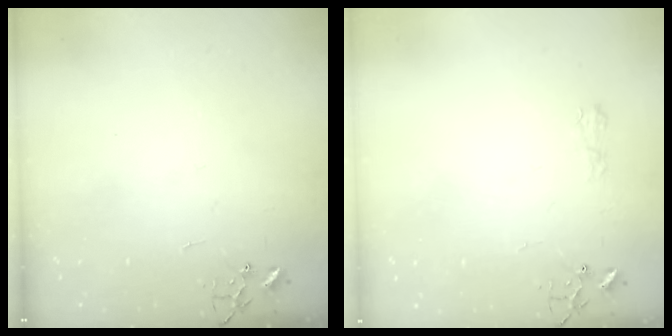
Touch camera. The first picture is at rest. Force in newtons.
{"total": 5.0, "press": 5.0, "slide": 0.6}